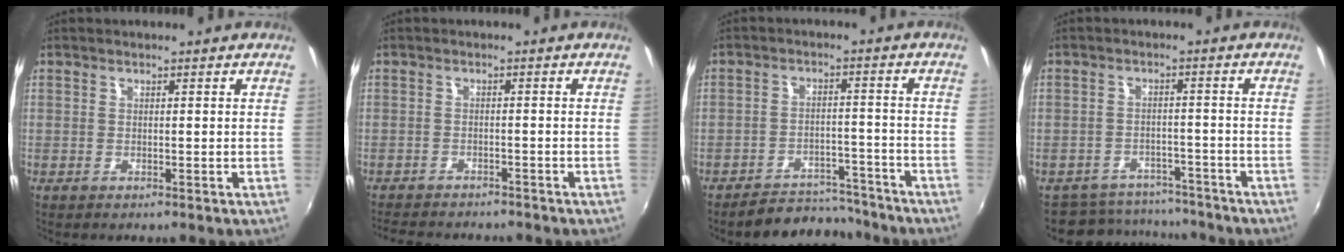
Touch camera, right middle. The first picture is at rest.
{"total": 8.5, "force": [-7.7, 2.2, 2.9], "torque": [-0.074, -0.014, -0.116]}
{"total": 9.9, "force": [-9.1, 3.3, 1.8], "torque": [-0.048, 0.019, -0.120]}
{"total": 9.0, "force": [-8.0, 4.0, 0.6], "torque": [-0.026, 0.022, -0.109]}